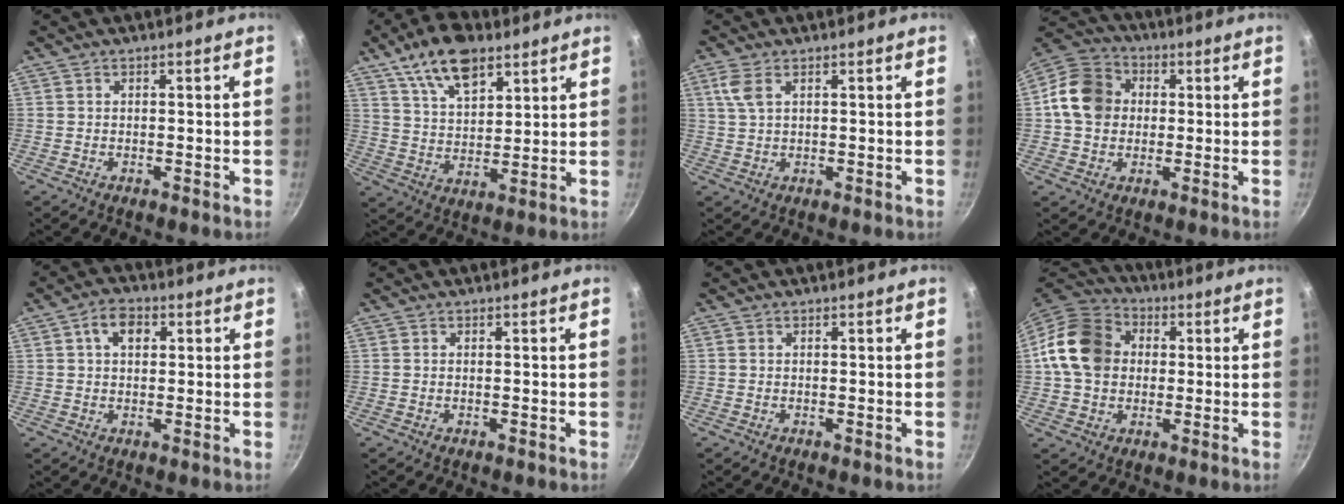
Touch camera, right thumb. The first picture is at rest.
{"total": 13.6, "force": [8.1, 6.7, 8.5], "torque": [-0.124, -0.026, 0.145]}
{"total": 3.8, "force": [1.6, 1.9, 2.8], "torque": [-0.063, 0.002, 0.034]}
{"total": 11.9, "force": [1.0, 10.0, 6.3], "torque": [-0.087, 0.018, -0.001]}
{"total": 5.3, "force": [1.6, 3.6, 3.5], "torque": [-0.038, 0.005, 0.019]}
{"total": 0.0}
{"total": 0.0}
{"total": 15.1, "force": [1.6, 12.2, 8.7], "torque": [-0.137, 0.025, 0.014]}